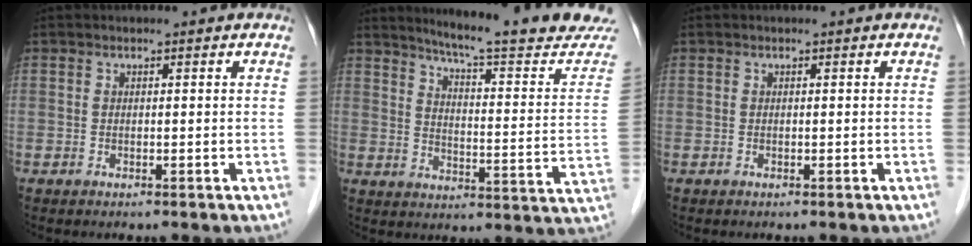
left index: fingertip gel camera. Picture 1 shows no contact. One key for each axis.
{"total": 19.6, "fx": 17.9, "fy": -0.2, "fz": 7.9, "tx": -0.115, "ty": -0.084, "tz": 0.220}
{"total": 0.0}